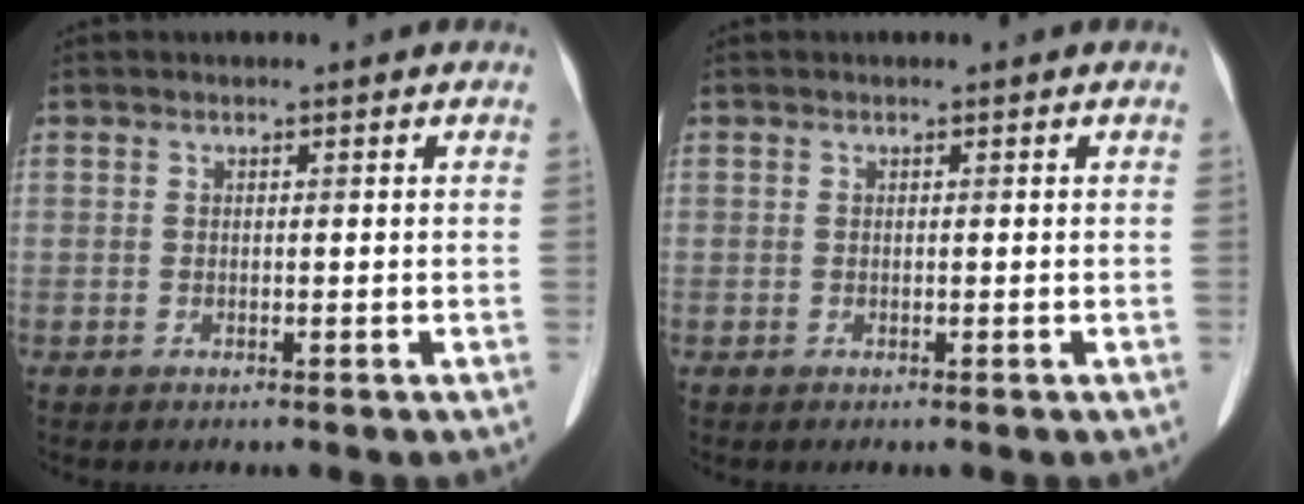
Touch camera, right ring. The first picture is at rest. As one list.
[{"total": 0.0}]